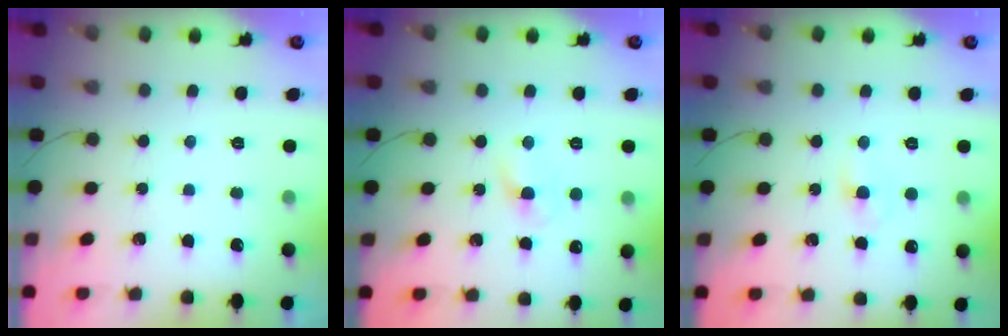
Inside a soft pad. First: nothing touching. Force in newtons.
{"total": 2.6, "press": 2.4, "slide": 1.1}
{"total": 3.0, "press": 2.8, "slide": 1.1}